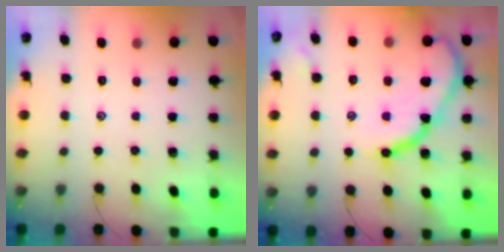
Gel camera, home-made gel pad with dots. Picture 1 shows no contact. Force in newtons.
{"total": 13.1, "press": 13.1, "slide": 0.7}